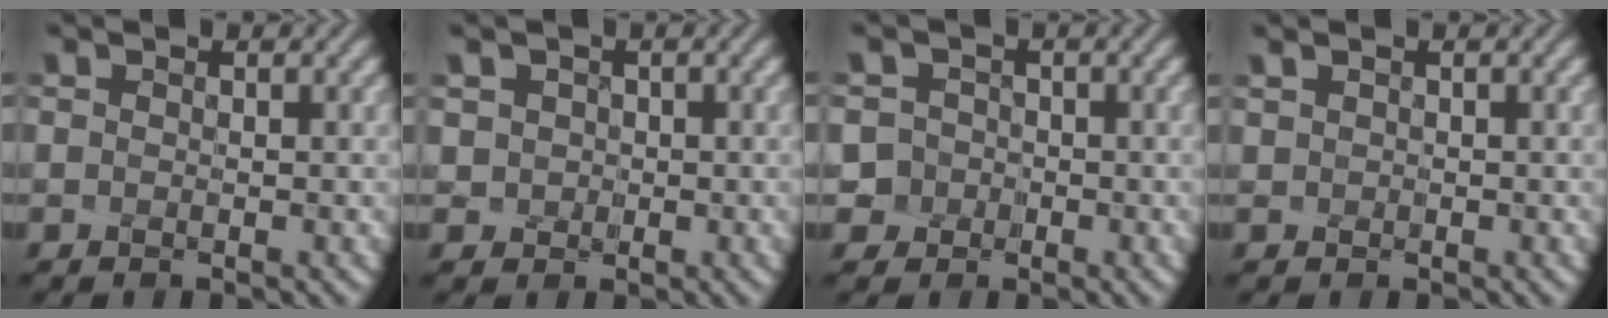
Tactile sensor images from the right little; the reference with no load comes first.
{"total": 2.1, "force": [0.5, 2.1, 0.3], "torque": [-0.021, 0.009, 0.005]}
{"total": 2.9, "force": [-1.5, 2.3, -0.8], "torque": [0.028, 0.012, -0.039]}
{"total": 0.8, "force": [0.4, 0.7, 0.1], "torque": [-0.013, 0.010, -0.001]}